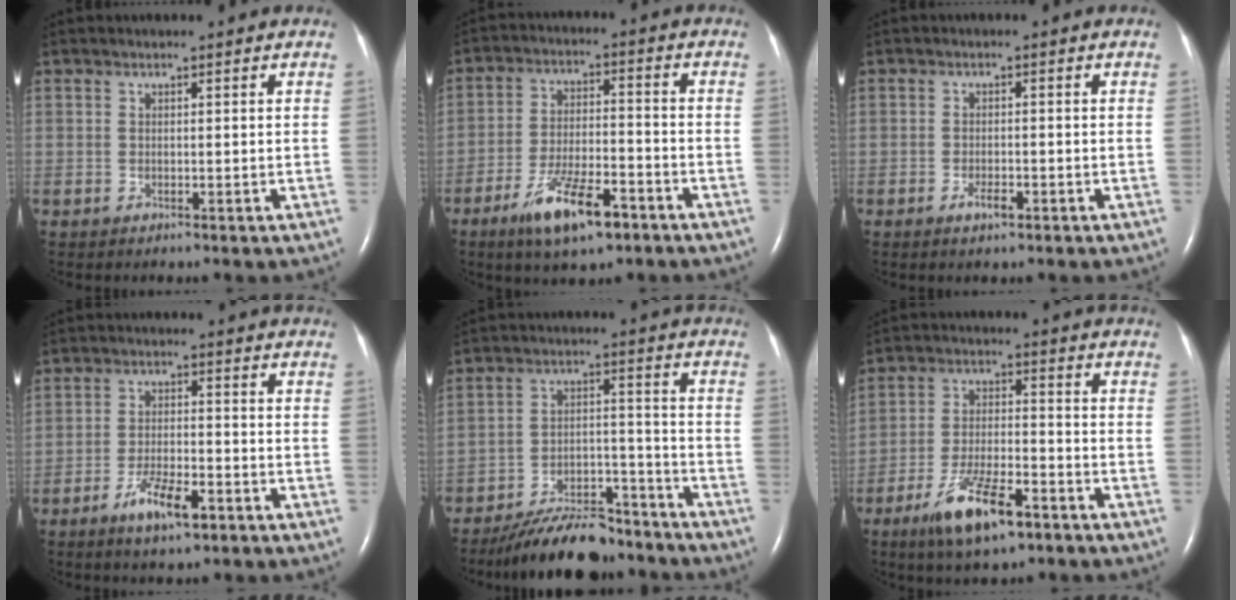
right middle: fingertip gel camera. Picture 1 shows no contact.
{"total": 10.5, "force": [-6.4, 2.8, 7.9], "torque": [-0.149, -0.008, -0.109]}
{"total": 1.9, "force": [-1.1, 0.6, 1.4], "torque": [-0.029, -0.001, -0.018]}
{"total": 6.2, "force": [-3.7, 1.5, 4.8], "torque": [-0.095, -0.004, -0.062]}
{"total": 13.1, "force": [-11.6, 3.8, 4.8], "torque": [-0.068, 0.024, -0.184]}
{"total": 10.6, "force": [-6.6, 2.7, 7.8], "torque": [-0.151, -0.011, -0.115]}